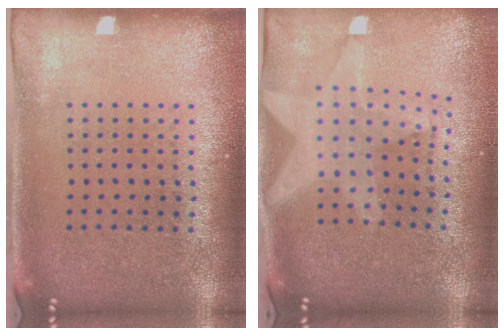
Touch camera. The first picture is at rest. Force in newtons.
{"total": 2.1, "press": 1.7, "slide": 1.1}